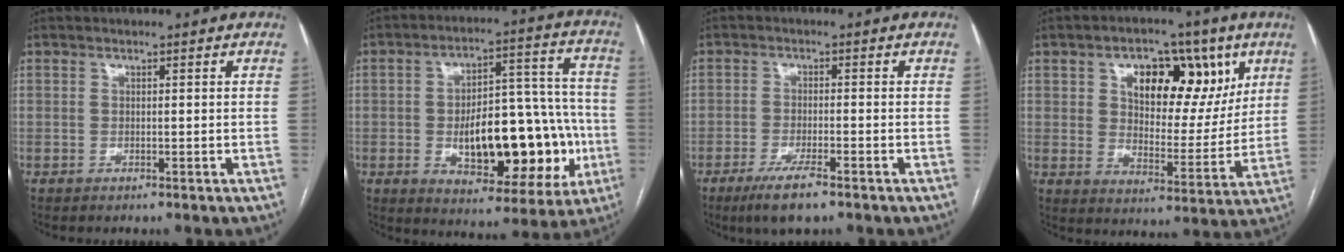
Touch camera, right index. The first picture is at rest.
{"total": 19.8, "force": [-4.0, 8.5, 17.4], "torque": [-0.238, 0.027, -0.038]}
{"total": 5.6, "force": [-3.7, 0.9, 4.1], "torque": [-0.084, -0.012, -0.062]}
{"total": 15.1, "force": [6.5, 8.5, 10.6], "torque": [-0.147, 0.017, 0.107]}